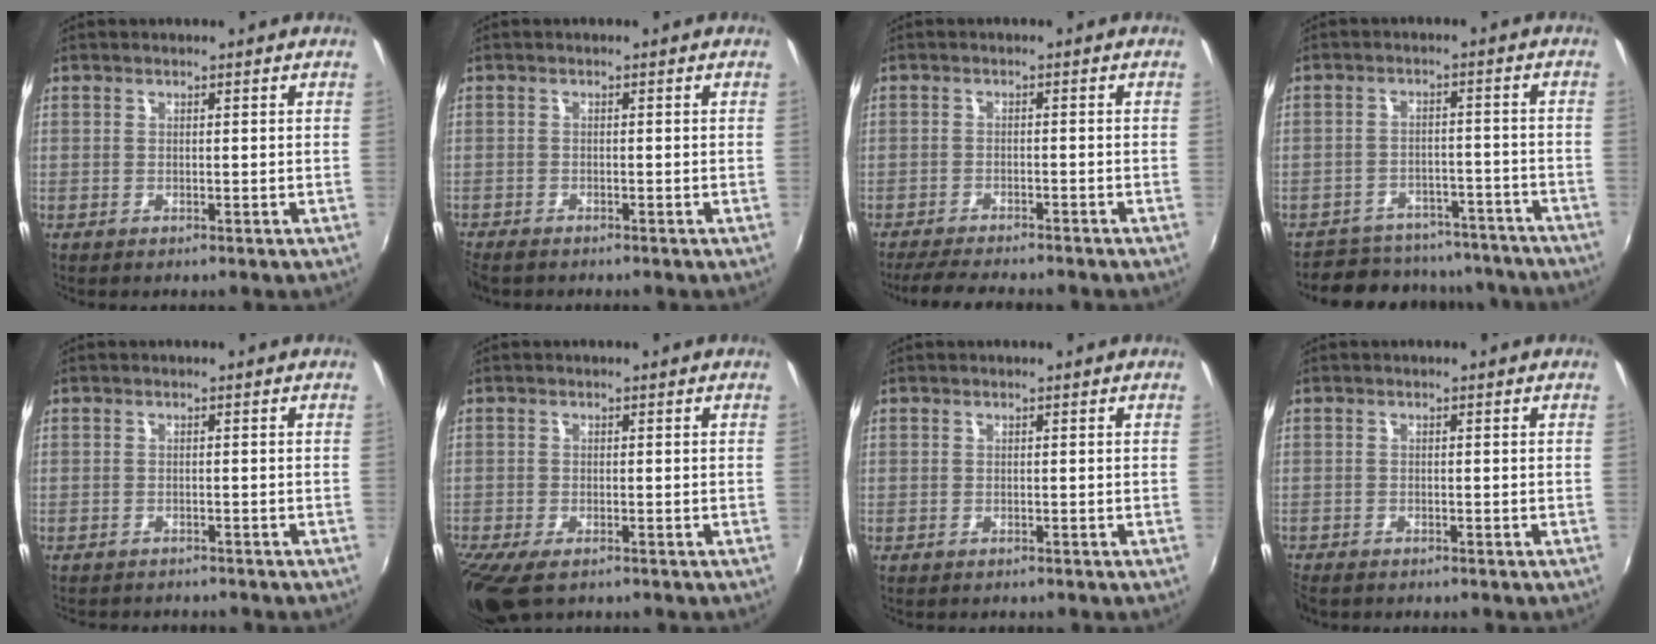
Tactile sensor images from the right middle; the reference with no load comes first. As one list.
[{"total": 2.8, "force": [-2.5, 0.9, 0.9], "torque": [-0.029, -0.015, -0.050]}, {"total": 8.2, "force": [-7.4, 0.9, 3.5], "torque": [-0.085, -0.019, -0.117]}, {"total": 18.1, "force": [-16.0, 6.8, 4.8], "torque": [-0.107, 0.027, -0.195]}, {"total": 3.4, "force": [-3.2, 0.9, 0.9], "torque": [-0.026, -0.012, -0.047]}, {"total": 6.9, "force": [-4.8, 2.5, 4.2], "torque": [-0.102, -0.034, -0.087]}, {"total": 0.5, "force": [-0.4, 0.3, 0.0], "torque": [-0.001, 0.000, -0.007]}, {"total": 2.1, "force": [-1.9, 0.7, 0.5], "torque": [-0.020, -0.010, -0.038]}]